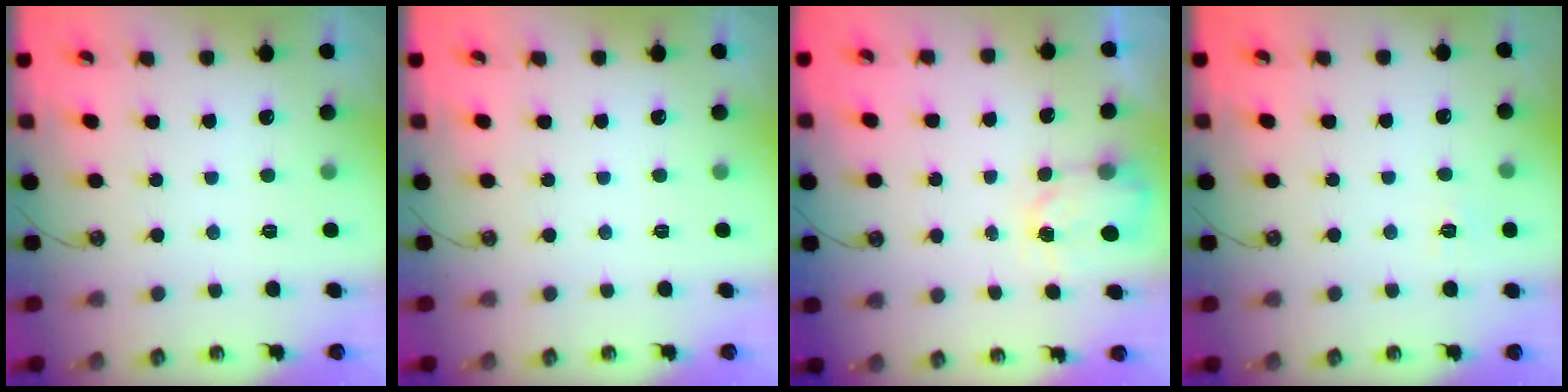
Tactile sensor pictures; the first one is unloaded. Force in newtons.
{"total": 0.0}
{"total": 3.6, "press": 3.6, "slide": 0.5}
{"total": 4.8, "press": 4.8, "slide": 0.6}